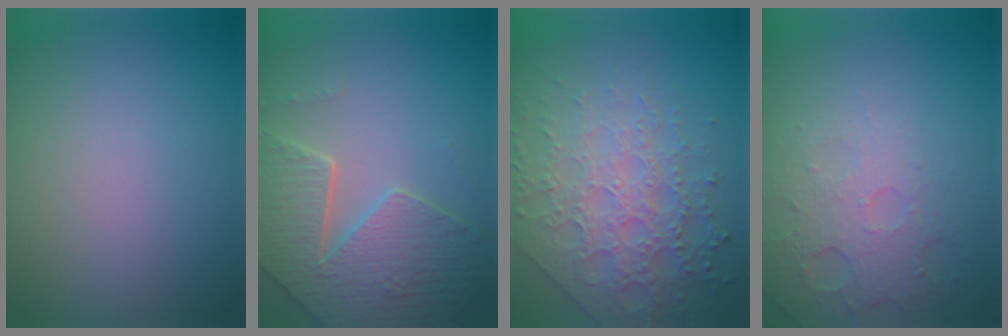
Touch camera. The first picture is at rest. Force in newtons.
{"total": 6.9, "press": 5.4, "slide": 4.4}
{"total": 7.2, "press": 5.4, "slide": 4.8}
{"total": 5.0, "press": 3.3, "slide": 3.8}